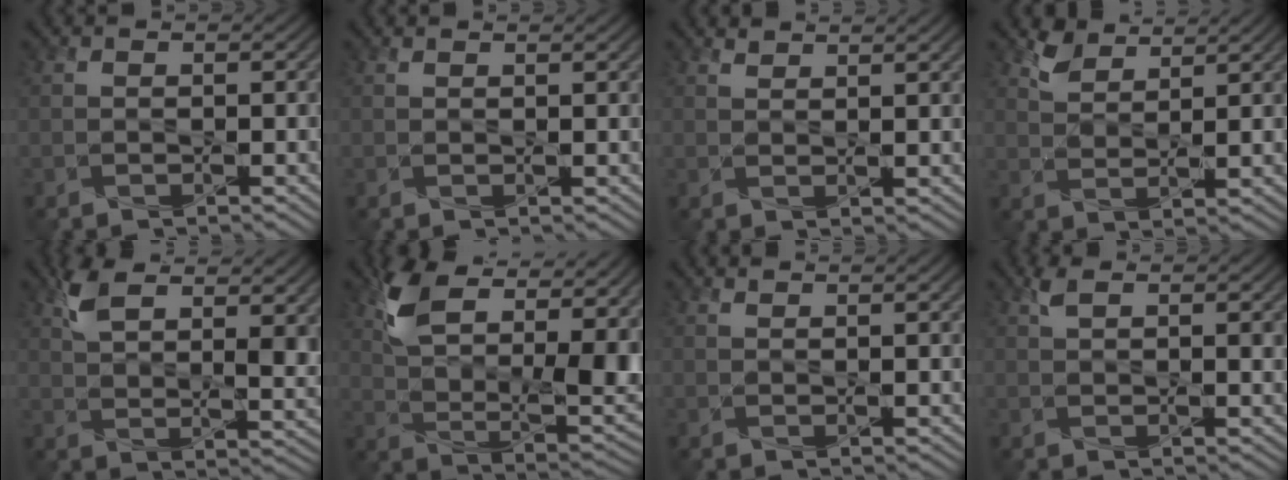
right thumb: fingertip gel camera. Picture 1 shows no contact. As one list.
[{"total": 0.7, "force": [0.7, 0.0, 0.3], "torque": [-0.007, 0.001, 0.012]}, {"total": 1.8, "force": [1.5, 0.3, 0.9], "torque": [-0.019, 0.002, 0.031]}, {"total": 3.9, "force": [3.1, 1.2, 1.9], "torque": [-0.048, -0.004, 0.070]}, {"total": 11.7, "force": [5.6, 4.9, 9.0], "torque": [-0.171, 0.000, 0.103]}, {"total": 16.8, "force": [7.7, 8.0, 12.6], "torque": [-0.219, 0.006, 0.138]}, {"total": 1.4, "force": [1.3, 0.1, 0.6], "torque": [-0.014, 0.001, 0.020]}, {"total": 3.0, "force": [1.7, 0.8, 2.4], "torque": [-0.046, 0.000, 0.035]}]